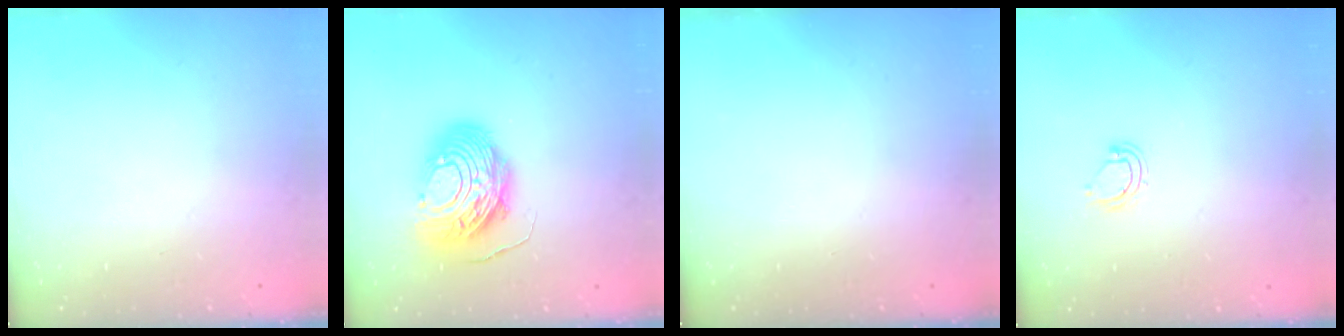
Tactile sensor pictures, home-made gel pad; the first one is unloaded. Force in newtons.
{"total": 13.7, "press": 13.6, "slide": 1.4}
{"total": 0.0}
{"total": 5.0, "press": 5.0, "slide": 0.2}